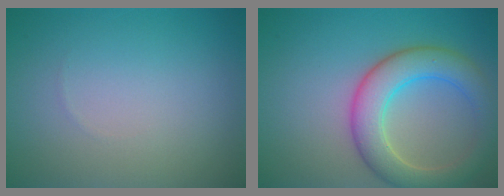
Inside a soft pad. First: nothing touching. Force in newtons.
{"total": 6.0, "press": 6.0, "slide": 0.6}